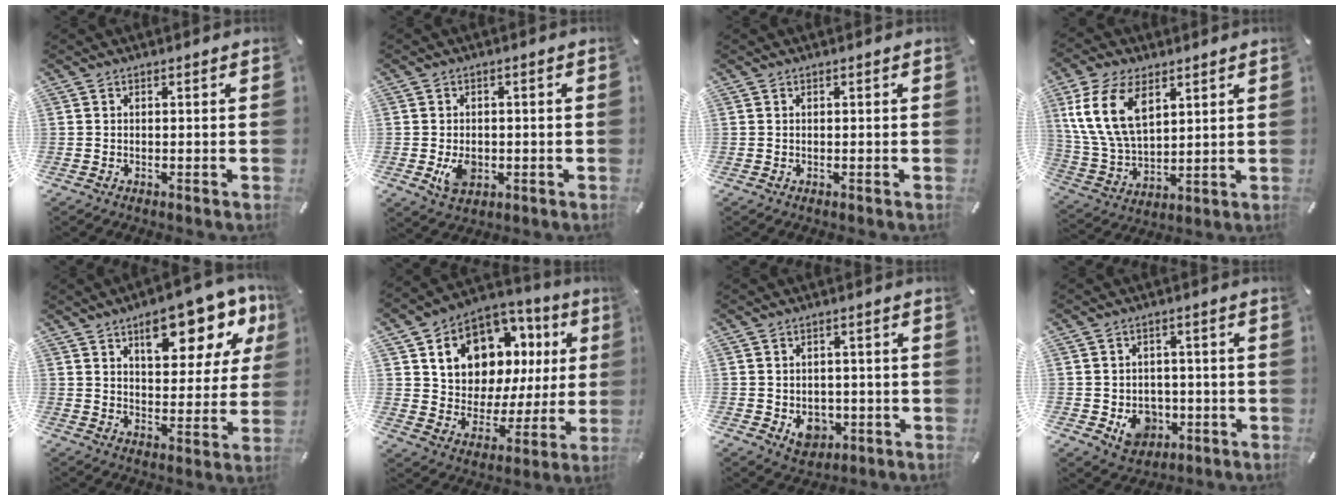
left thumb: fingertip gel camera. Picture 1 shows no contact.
{"total": 5.8, "force": [-1.2, 4.2, 3.8], "torque": [-0.066, -0.005, -0.022]}
{"total": 0.0}
{"total": 14.5, "force": [6.1, 9.0, 9.6], "torque": [-0.247, -0.010, 0.110]}
{"total": 16.6, "force": [9.6, 8.1, 10.8], "torque": [-0.132, -0.055, 0.154]}
{"total": 13.2, "force": [7.3, 9.5, 5.5], "torque": [-0.101, -0.063, 0.135]}
{"total": 6.0, "force": [-1.4, 5.1, 2.9], "torque": [-0.029, 0.004, -0.023]}
{"total": 7.6, "force": [-1.9, 6.6, 3.2], "torque": [-0.039, 0.007, -0.031]}